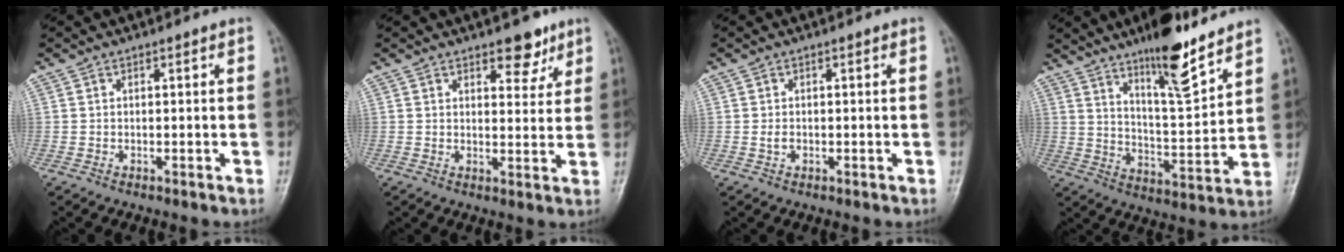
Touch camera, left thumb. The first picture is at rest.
{"total": 8.1, "force": [4.8, 3.9, 5.3], "torque": [-0.039, -0.022, 0.061]}
{"total": 1.3, "force": [-0.2, 0.9, 0.9], "torque": [-0.017, 0.001, -0.003]}
{"total": 13.7, "force": [10.2, 2.7, 8.8], "torque": [-0.126, -0.073, 0.173]}